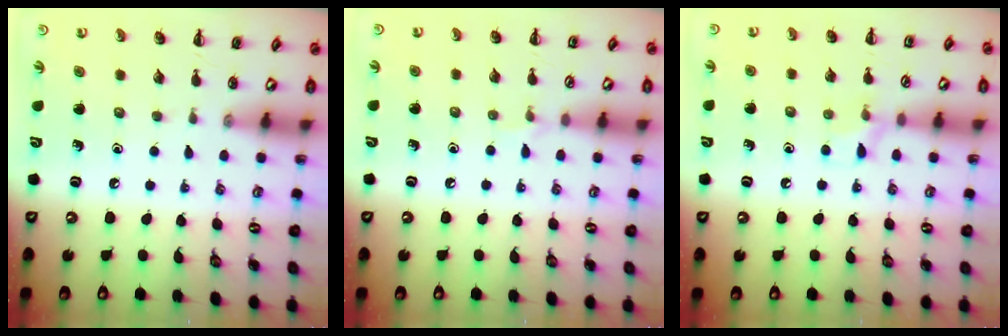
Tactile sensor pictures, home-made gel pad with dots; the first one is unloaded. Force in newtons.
{"total": 4.0, "press": 3.7, "slide": 1.3}
{"total": 6.8, "press": 6.4, "slide": 2.4}